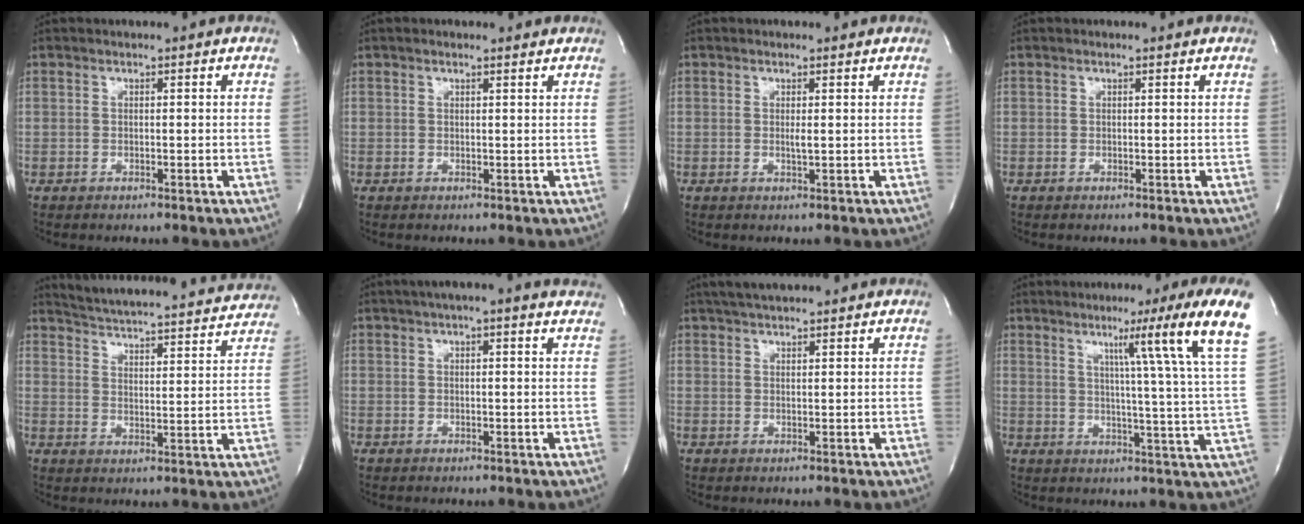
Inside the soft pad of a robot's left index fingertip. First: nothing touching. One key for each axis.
{"total": 1.2, "fx": 1.0, "fy": 0.3, "fz": 0.5, "tx": -0.014, "ty": 0.001, "tz": 0.011}
{"total": 0.9, "fx": 0.0, "fy": 0.0, "fz": 0.9, "tx": -0.024, "ty": -0.006, "tz": -0.001}
{"total": 0.0}
{"total": 23.6, "fx": 22.2, "fy": 3.1, "fz": 7.5, "tx": -0.124, "ty": -0.035, "tz": 0.280}
{"total": 10.0, "fx": 8.6, "fy": 0.8, "fz": 5.1, "tx": -0.075, "ty": 0.019, "tz": 0.092}
{"total": 8.7, "fx": 7.7, "fy": 1.0, "fz": 3.8, "tx": -0.065, "ty": 0.033, "tz": 0.110}
{"total": 16.8, "fx": 10.3, "fy": -3.0, "fz": 12.9, "tx": -0.167, "ty": -0.034, "tz": 0.102}